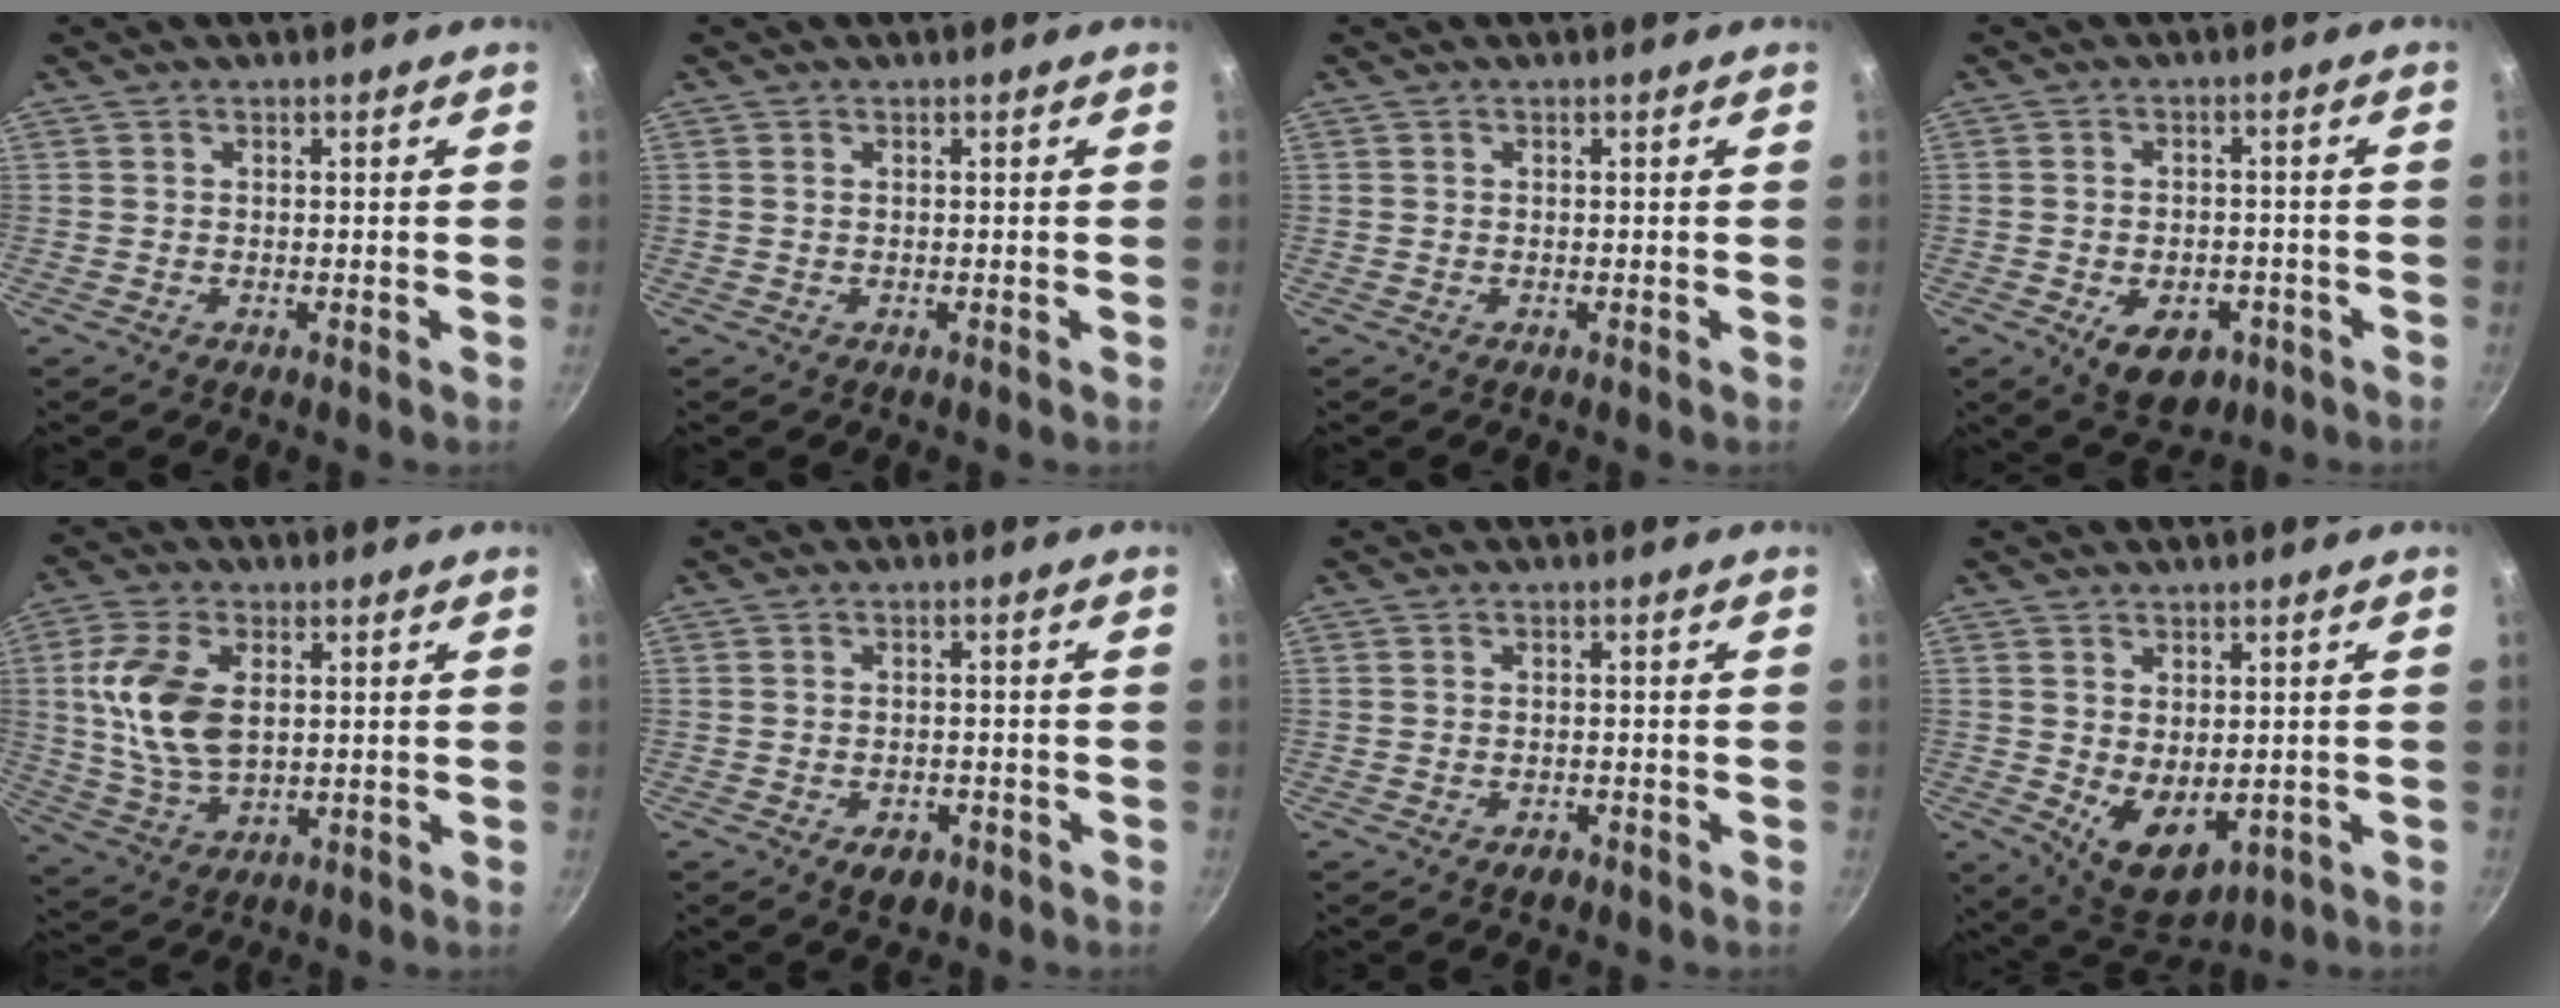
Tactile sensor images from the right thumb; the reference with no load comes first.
{"total": 0.0}
{"total": 0.0}
{"total": 9.3, "force": [-3.9, 6.0, 6.0], "torque": [-0.059, 0.013, -0.044]}
{"total": 12.7, "force": [2.0, 7.5, 10.1], "torque": [-0.191, -0.007, 0.040]}
{"total": 4.1, "force": [-2.1, 2.6, 2.3], "torque": [-0.028, 0.016, -0.021]}
{"total": 1.9, "force": [-1.2, 1.0, 1.0], "torque": [-0.015, 0.009, -0.014]}
{"total": 8.8, "force": [-0.7, 5.6, 6.8], "torque": [-0.080, -0.019, 0.011]}